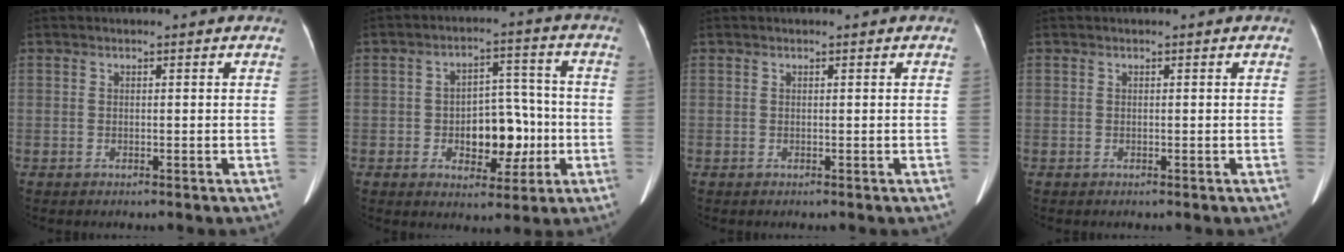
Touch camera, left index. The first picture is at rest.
{"total": 9.2, "force": [-2.0, 5.2, 7.3], "torque": [-0.105, 0.025, -0.022]}
{"total": 0.0}
{"total": 0.0}